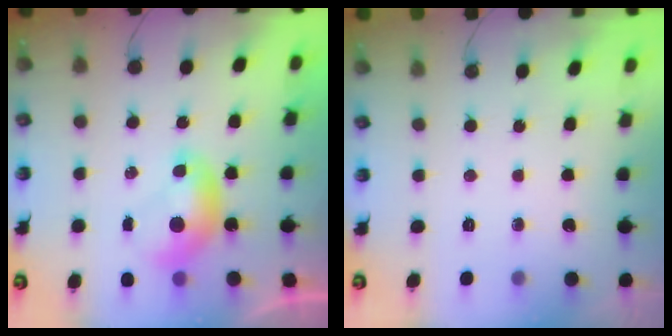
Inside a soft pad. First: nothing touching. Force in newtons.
{"total": 0.0}